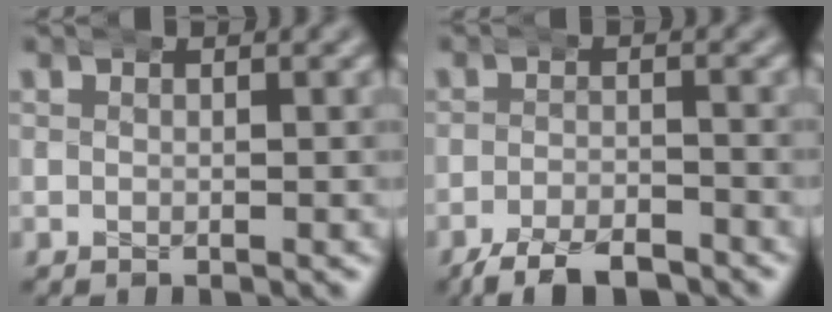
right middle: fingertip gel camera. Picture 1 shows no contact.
{"total": 5.2, "force": [-4.7, 1.3, 2.0], "torque": [-0.019, -0.009, -0.076]}